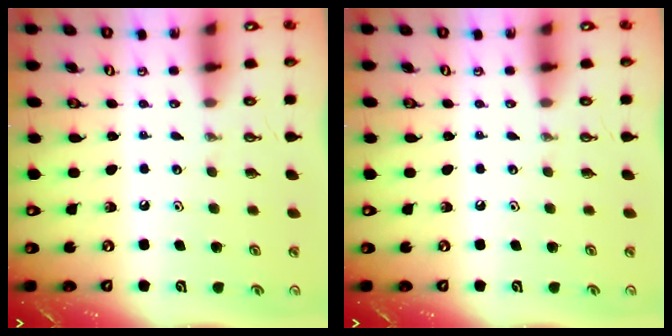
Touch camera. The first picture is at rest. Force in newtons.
{"total": 0.0}